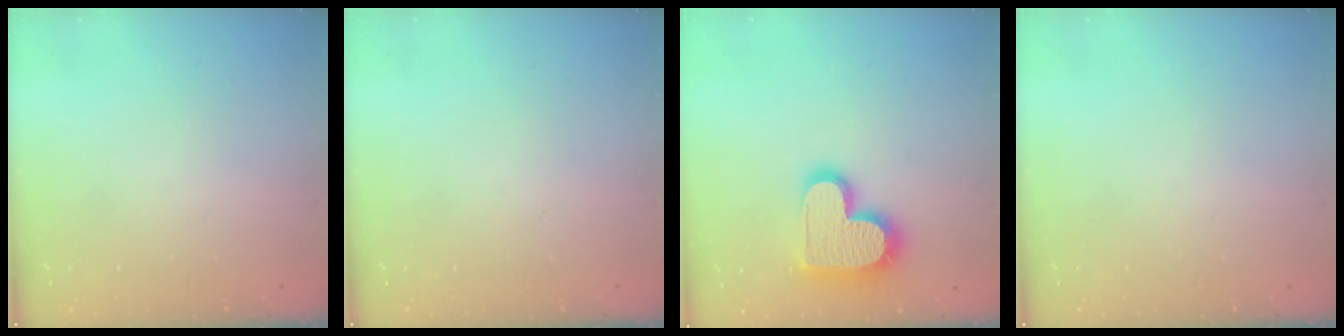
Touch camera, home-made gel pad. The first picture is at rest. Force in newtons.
{"total": 0.0}
{"total": 17.7, "press": 17.6, "slide": 1.3}
{"total": 0.0}